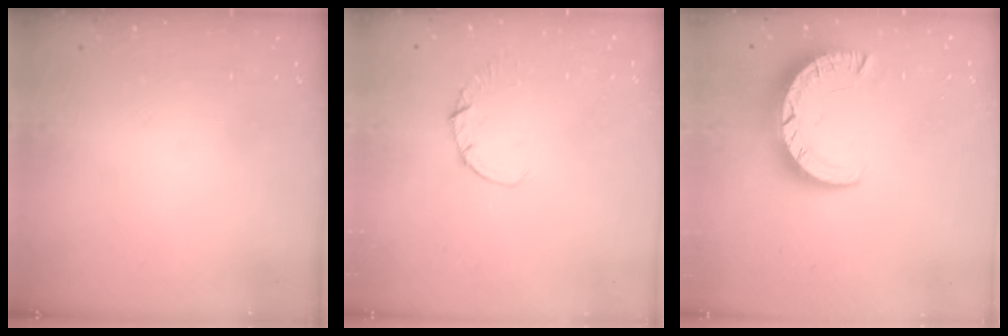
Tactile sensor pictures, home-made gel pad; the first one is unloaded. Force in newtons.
{"total": 1.1, "press": 1.1, "slide": 0.1}
{"total": 8.9, "press": 8.8, "slide": 1.1}